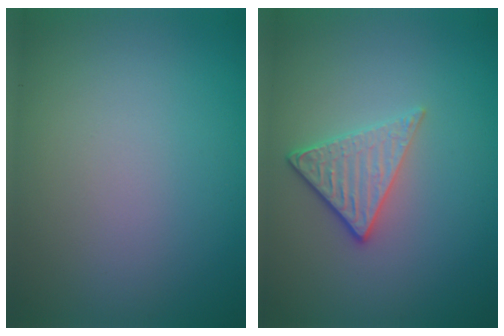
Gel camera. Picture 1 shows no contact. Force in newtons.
{"total": 3.0, "press": 2.6, "slide": 1.6}